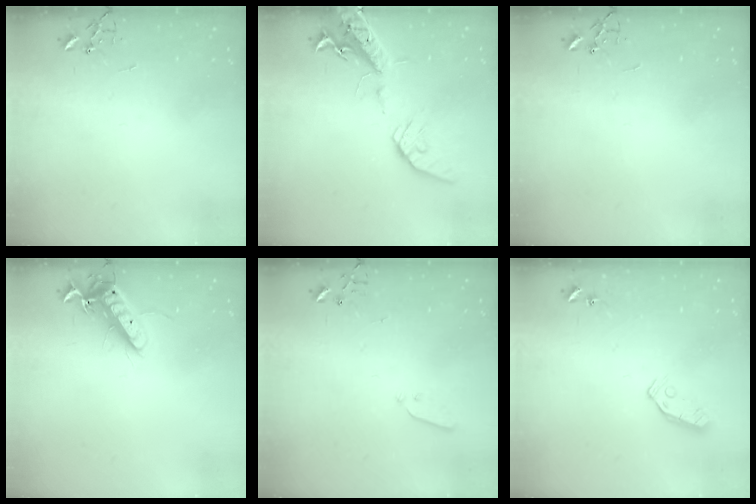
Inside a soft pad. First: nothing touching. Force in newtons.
{"total": 17.5, "press": 17.1, "slide": 3.5}
{"total": 0.0}
{"total": 12.2, "press": 12.1, "slide": 1.4}
{"total": 3.8, "press": 3.8, "slide": 0.1}
{"total": 7.5, "press": 7.5, "slide": 0.4}